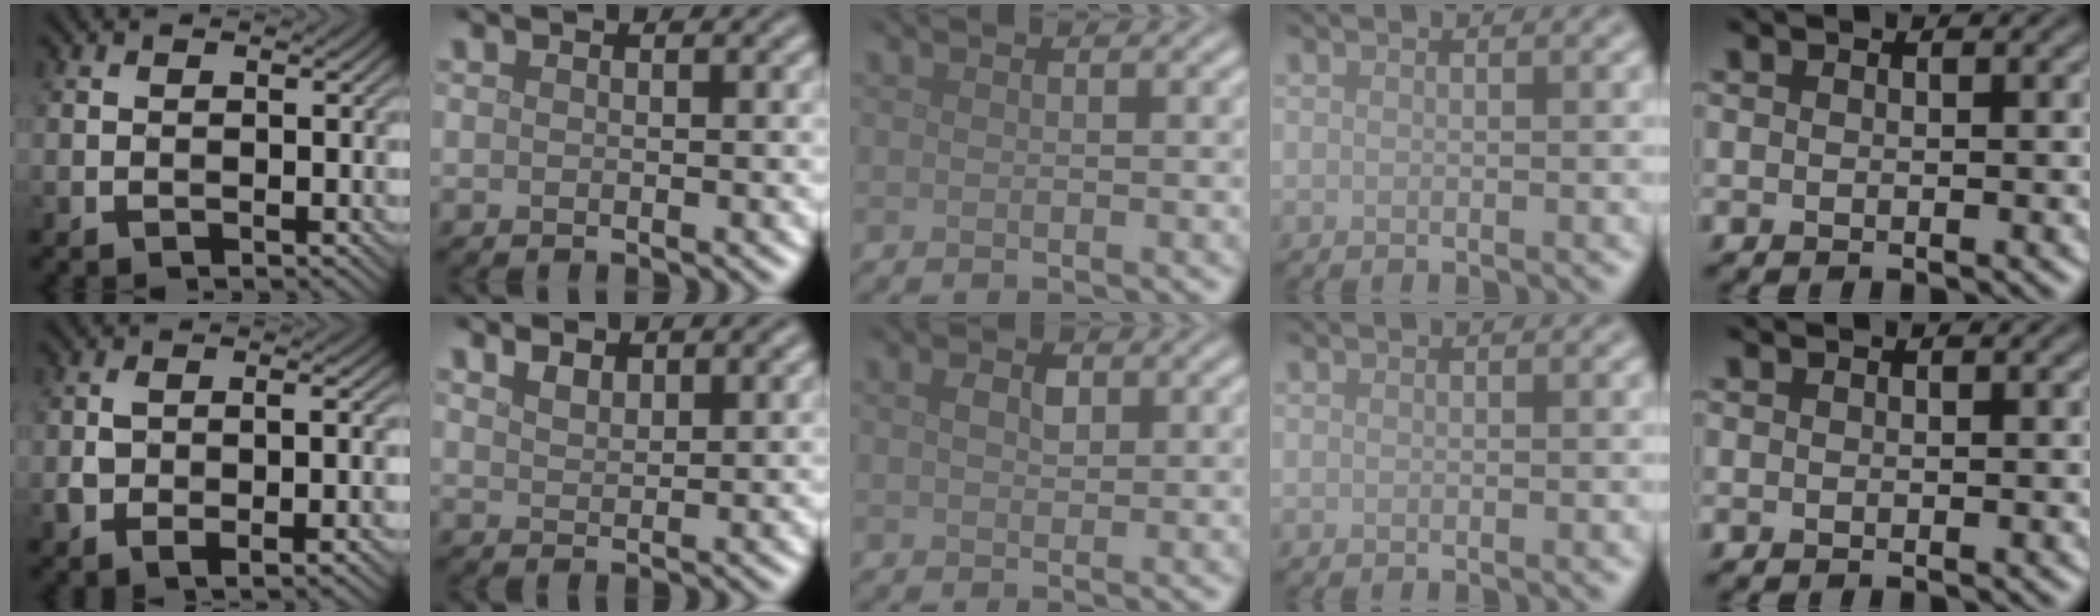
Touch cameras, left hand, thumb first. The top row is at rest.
{"thumb": {"total": 7.4, "force": [-3.2, 3.4, 5.7], "torque": [-0.106, -0.012, -0.051]}, "index": {"total": 1.9, "force": [1.6, 0.9, 0.8], "torque": [-0.018, 0.001, 0.032]}, "middle": {"total": 1.9, "force": [0.5, 1.2, 1.4], "torque": [-0.028, 0.002, 0.008]}}